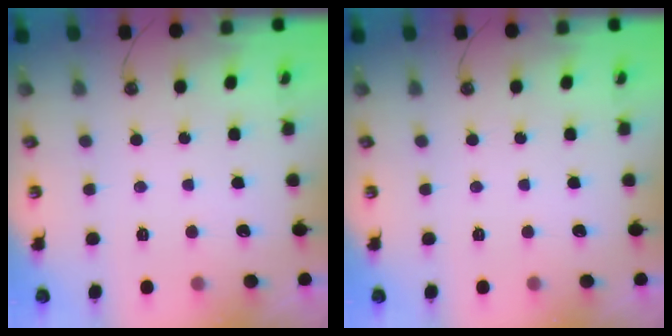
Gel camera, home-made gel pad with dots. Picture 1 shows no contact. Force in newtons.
{"total": 0.0}